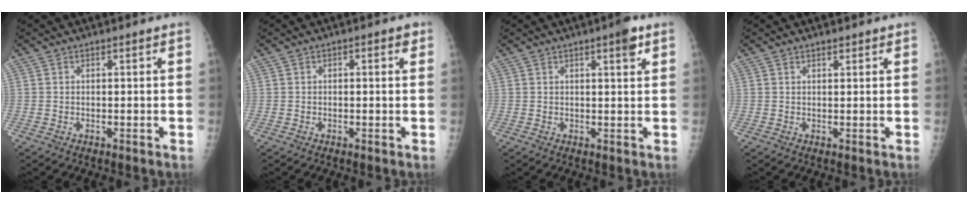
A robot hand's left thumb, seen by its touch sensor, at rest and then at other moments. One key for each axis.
{"total": 1.7, "fx": 0.5, "fy": 0.7, "fz": 1.4, "tx": -0.012, "ty": 0.003, "tz": 0.002}
{"total": 3.2, "fx": 1.8, "fy": 0.6, "fz": 2.6, "tx": -0.032, "ty": -0.007, "tz": 0.022}
{"total": 1.1, "fx": 0.9, "fy": 0.5, "fz": 0.4, "tx": -0.002, "ty": -0.006, "tz": 0.012}